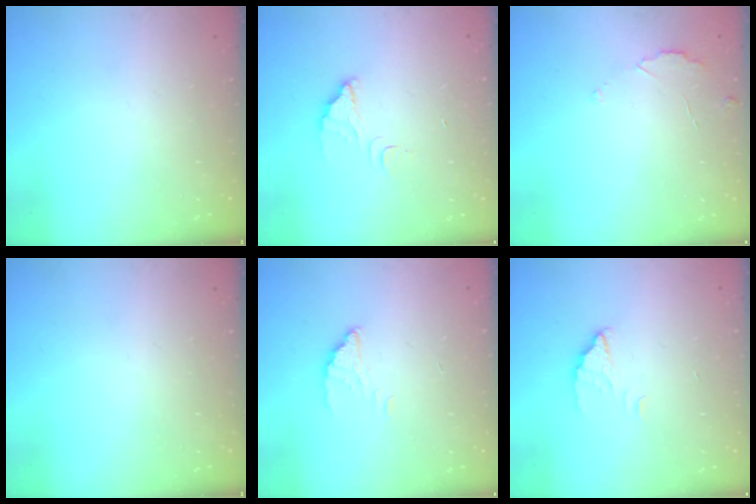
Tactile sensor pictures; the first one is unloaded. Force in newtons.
{"total": 3.5, "press": 3.5, "slide": 0.2}
{"total": 2.7, "press": 2.6, "slide": 0.3}
{"total": 0.0}
{"total": 2.1, "press": 2.1, "slide": 0.2}
{"total": 1.8, "press": 1.8, "slide": 0.1}